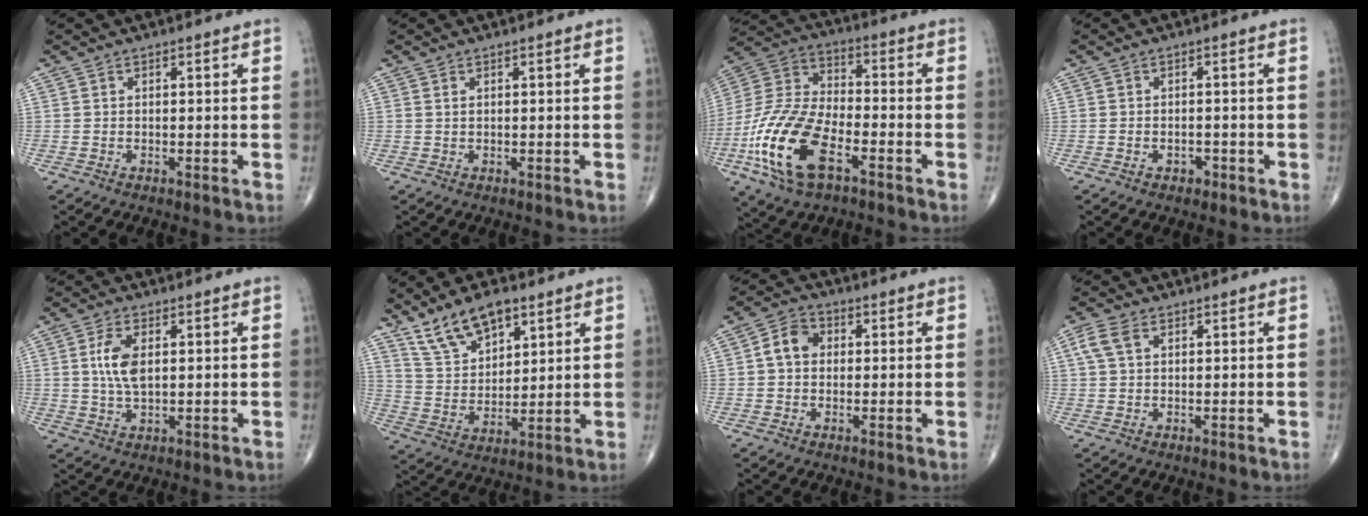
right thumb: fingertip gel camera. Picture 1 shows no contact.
{"total": 0.5, "force": [0.3, 0.2, 0.4], "torque": [-0.008, 0.002, 0.007]}
{"total": 19.3, "force": [-7.8, 9.4, 14.9], "torque": [-0.312, 0.026, -0.149]}
{"total": 1.8, "force": [-0.9, 1.3, 0.8], "torque": [-0.005, 0.008, -0.011]}
{"total": 6.3, "force": [1.2, 3.1, 5.4], "torque": [-0.111, -0.005, 0.022]}
{"total": 11.5, "force": [7.6, 5.5, 6.6], "torque": [-0.104, -0.031, 0.152]}
{"total": 5.4, "force": [0.5, 4.2, 3.2], "torque": [-0.048, 0.016, -0.001]}
{"total": 3.9, "force": [1.4, 2.3, 2.8], "torque": [-0.069, 0.014, 0.029]}